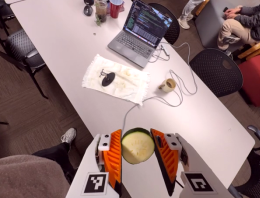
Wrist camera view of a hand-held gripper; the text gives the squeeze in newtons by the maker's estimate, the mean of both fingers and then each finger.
{"total": 8.7, "left": 8.6, "right": 8.8}